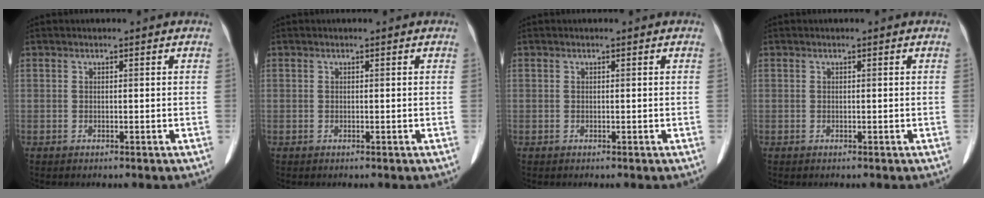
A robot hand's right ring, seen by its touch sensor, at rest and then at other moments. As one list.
[{"total": 0.0}, {"total": 0.0}, {"total": 0.0}]